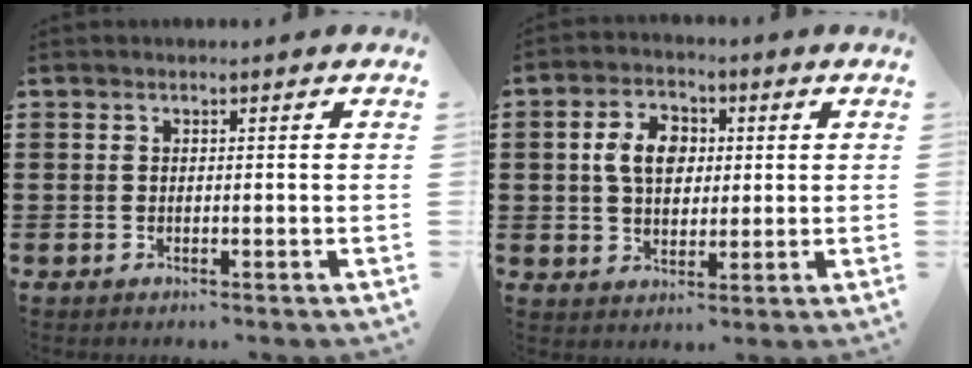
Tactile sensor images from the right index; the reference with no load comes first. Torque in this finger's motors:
{"motor_torque": [0.55, -0.23, 0.61, 0.16]}